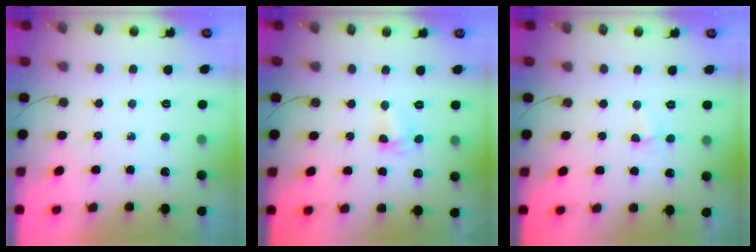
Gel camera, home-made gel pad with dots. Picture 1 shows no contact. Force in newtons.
{"total": 2.6, "press": 2.6, "slide": 0.6}
{"total": 2.6, "press": 2.5, "slide": 0.5}